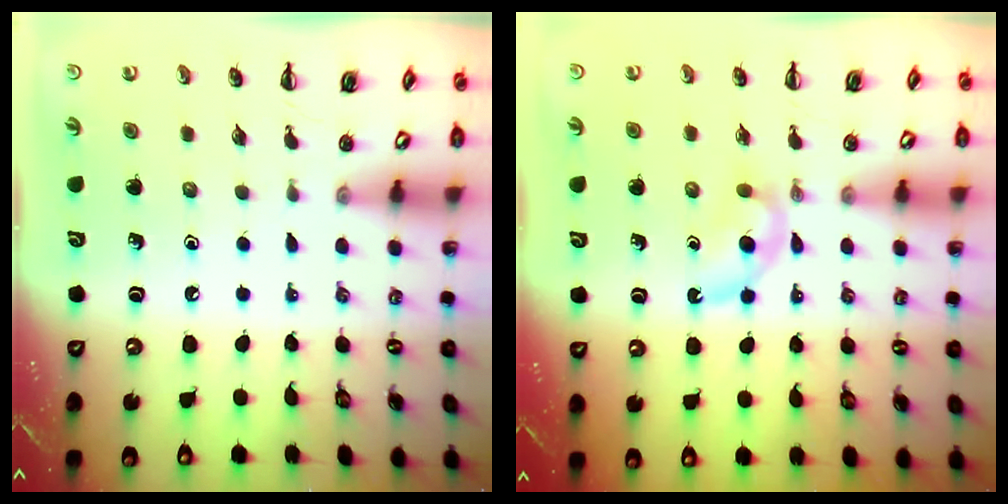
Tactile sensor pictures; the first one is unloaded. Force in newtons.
{"total": 4.7, "press": 4.4, "slide": 1.8}